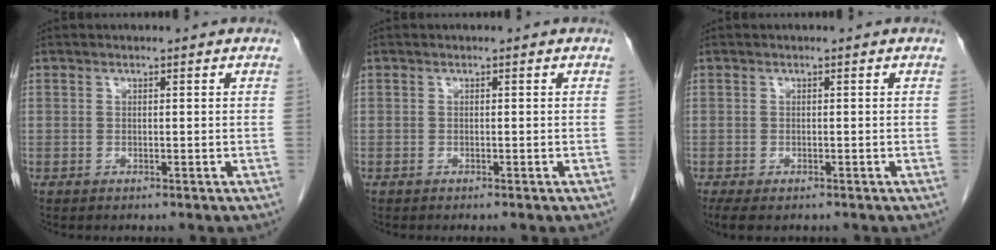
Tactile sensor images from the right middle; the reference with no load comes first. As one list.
[{"total": 0.0}, {"total": 3.7, "force": [-2.7, 1.4, 2.0], "torque": [-0.039, -0.013, -0.042]}]